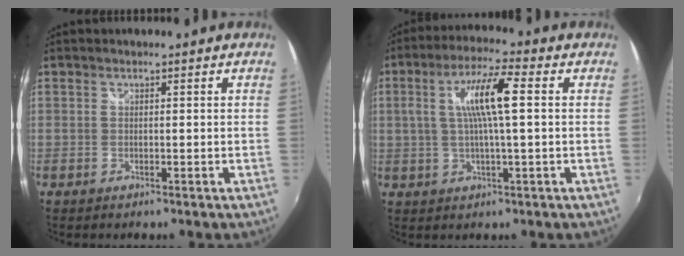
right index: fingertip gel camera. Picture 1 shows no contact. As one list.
[{"total": 9.5, "force": [1.3, 1.0, 9.4], "torque": [-0.174, 0.011, 0.024]}]